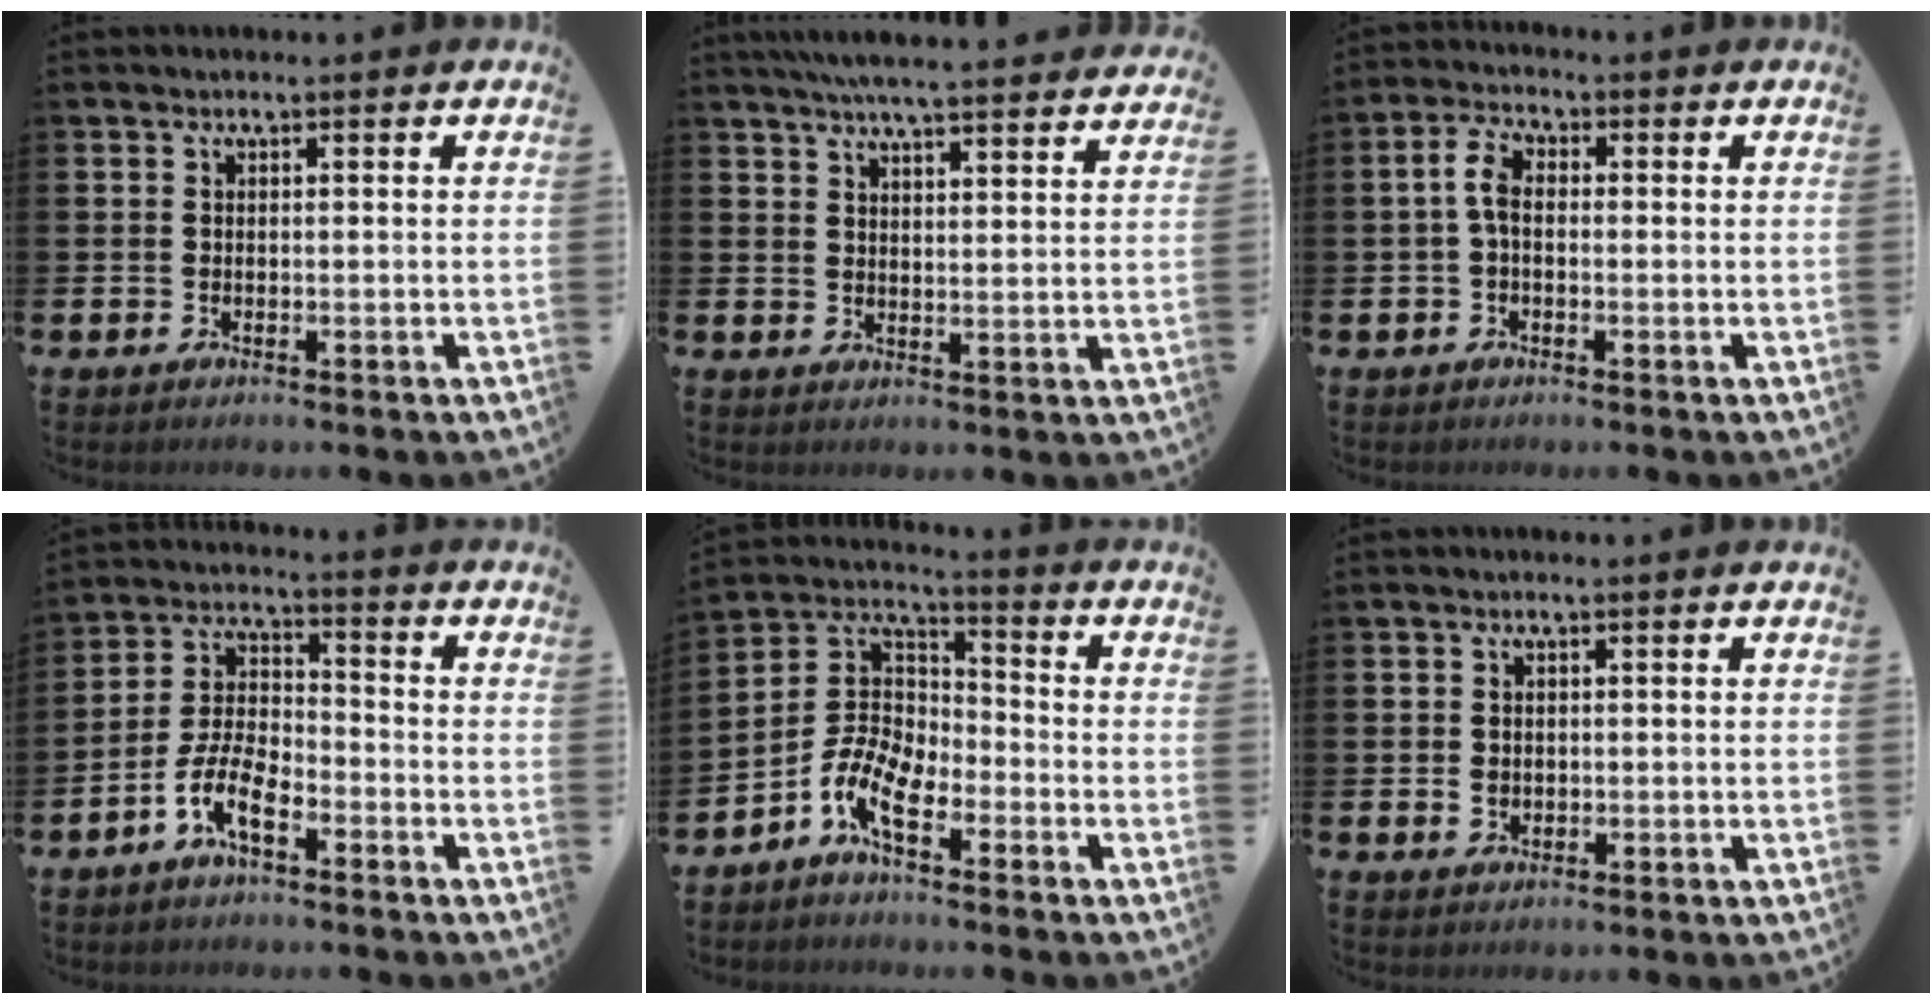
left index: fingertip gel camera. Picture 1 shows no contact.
{"total": 6.2, "force": [6.0, 0.0, 1.6], "torque": [-0.043, -0.028, 0.107]}
{"total": 4.0, "force": [0.2, 2.3, 3.3], "torque": [-0.057, 0.007, -0.001]}
{"total": 6.5, "force": [-3.9, 2.3, 4.6], "torque": [-0.116, -0.006, -0.080]}
{"total": 7.4, "force": [-4.9, 3.4, 4.4], "torque": [-0.122, -0.009, -0.106]}
{"total": 1.5, "force": [0.0, 1.3, 0.6], "torque": [-0.013, 0.010, -0.003]}